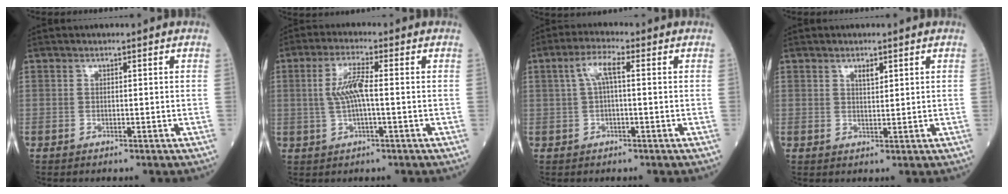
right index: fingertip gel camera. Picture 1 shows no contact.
{"total": 5.6, "force": [0.3, 0.8, 5.6], "torque": [-0.120, 0.007, 0.005]}
{"total": 4.4, "force": [0.8, 0.9, 4.2], "torque": [-0.086, 0.019, 0.017]}
{"total": 1.8, "force": [1.1, 0.6, 1.3], "torque": [-0.023, -0.001, 0.019]}